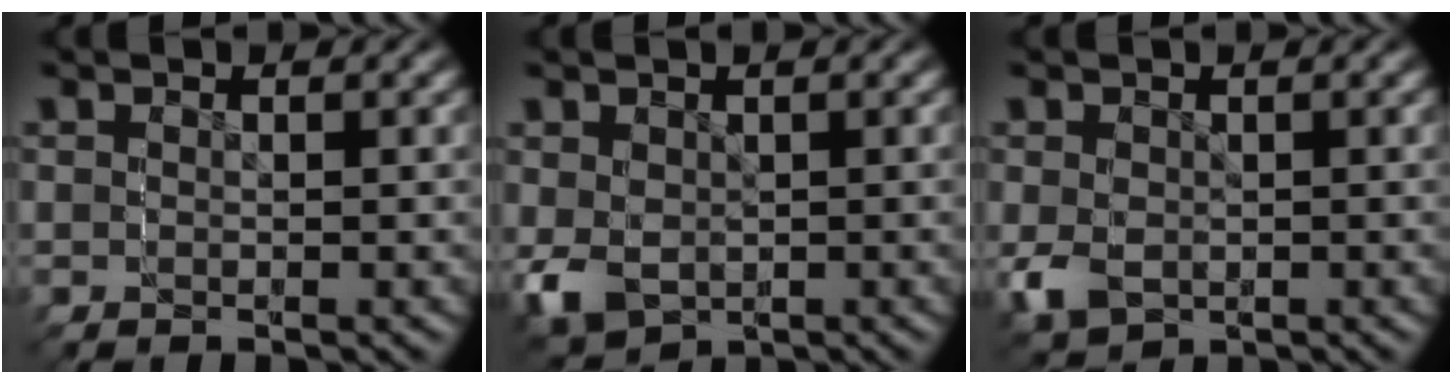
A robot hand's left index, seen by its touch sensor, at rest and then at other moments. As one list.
[{"total": 6.7, "force": [-0.9, 6.2, 2.3], "torque": [-0.065, -0.033, 0.001]}, {"total": 4.0, "force": [-0.7, 3.7, 1.4], "torque": [-0.049, -0.026, 0.005]}]